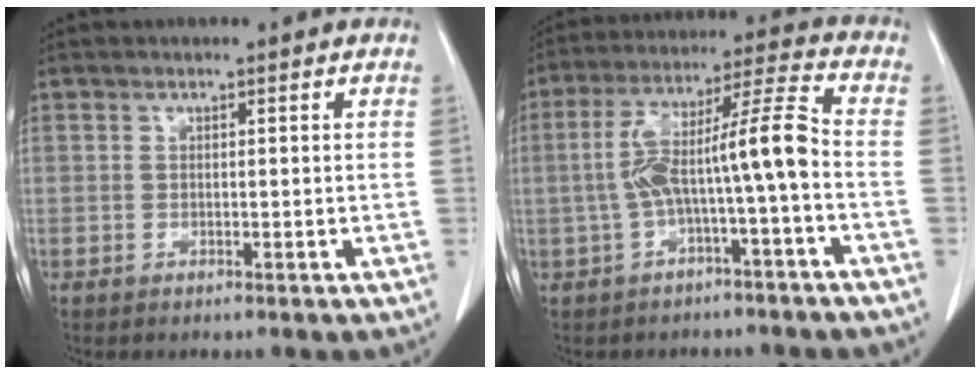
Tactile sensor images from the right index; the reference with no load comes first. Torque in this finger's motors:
{"motor_torque": [1.33, -0.41, 0.69, 0.15]}